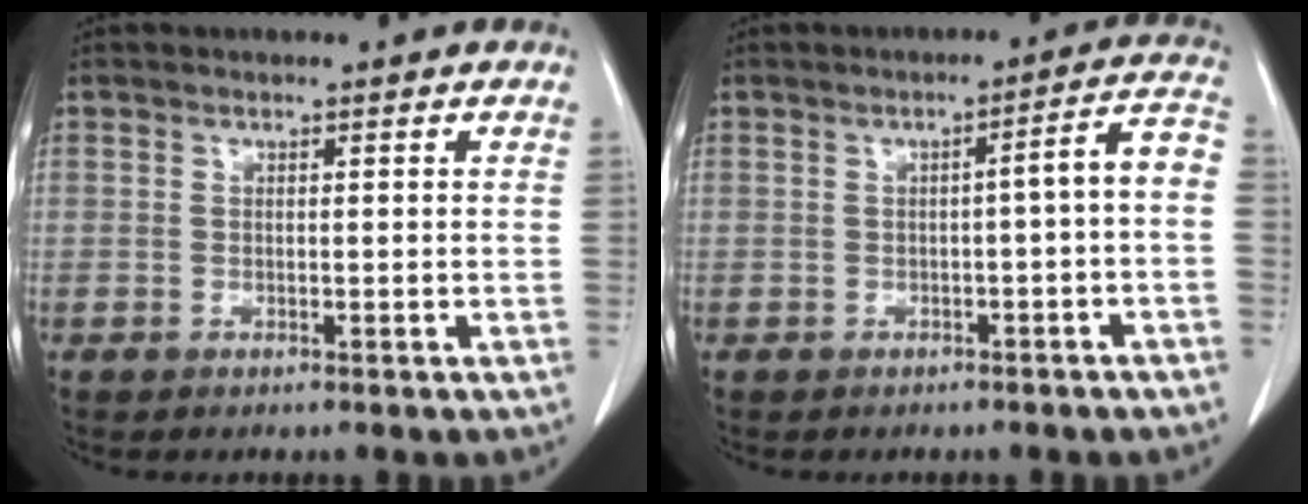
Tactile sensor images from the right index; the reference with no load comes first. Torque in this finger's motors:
{"motor_torque": [0.55, -0.31, 0.18, 0.06]}